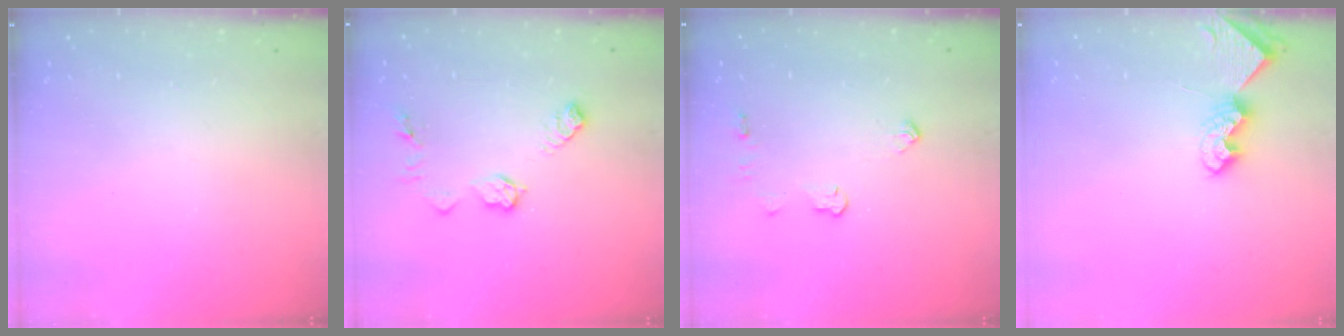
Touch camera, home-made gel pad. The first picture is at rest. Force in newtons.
{"total": 9.0, "press": 9.0, "slide": 0.4}
{"total": 4.4, "press": 4.4, "slide": 0.7}
{"total": 6.3, "press": 6.3, "slide": 0.5}